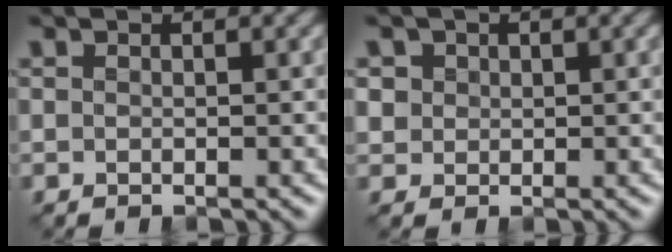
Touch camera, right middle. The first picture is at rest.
{"total": 1.9, "force": [0.8, 1.6, 0.5], "torque": [-0.018, 0.001, 0.025]}